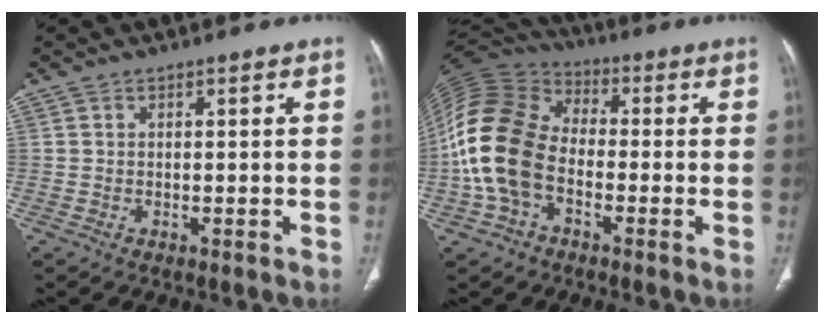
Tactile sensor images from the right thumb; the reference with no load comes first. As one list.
[{"total": 17.4, "force": [-3.5, 11.9, 12.3], "torque": [-0.257, 0.037, -0.073]}]